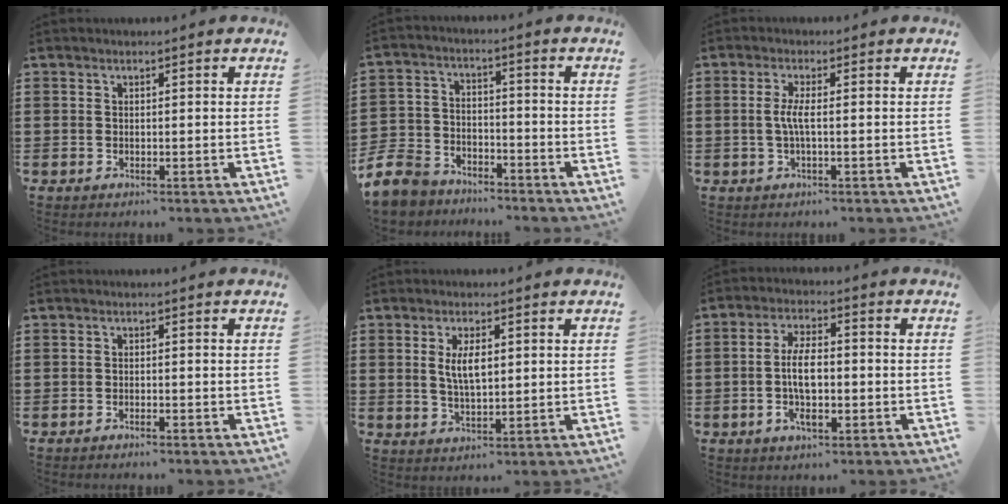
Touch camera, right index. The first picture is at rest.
{"total": 7.9, "force": [-7.2, 2.7, 1.7], "torque": [-0.057, 0.016, -0.146]}
{"total": 3.0, "force": [-0.3, 0.2, 2.9], "torque": [-0.070, -0.009, -0.012]}
{"total": 0.7, "force": [-0.6, -0.1, 0.3], "torque": [-0.007, -0.003, -0.011]}
{"total": 4.6, "force": [0.9, 1.7, 4.1], "torque": [-0.085, 0.006, 0.014]}
{"total": 7.5, "force": [-1.1, 3.3, 6.6], "torque": [-0.129, 0.000, -0.027]}